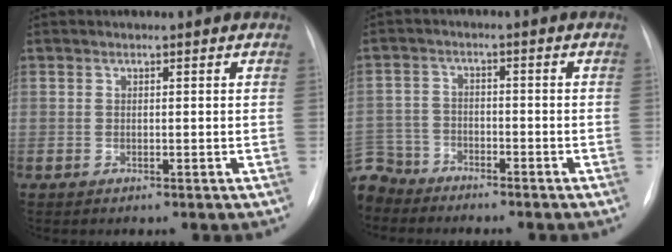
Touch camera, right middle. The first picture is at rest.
{"total": 8.4, "force": [-7.3, 4.0, 0.5], "torque": [-0.019, 0.004, -0.138]}